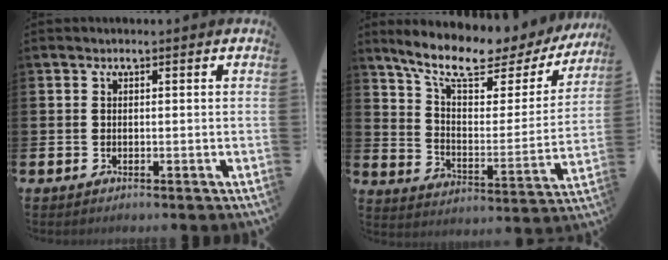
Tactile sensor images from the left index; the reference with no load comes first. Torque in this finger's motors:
{"motor_torque": [1.82, -0.32, 0.26, 0.21]}